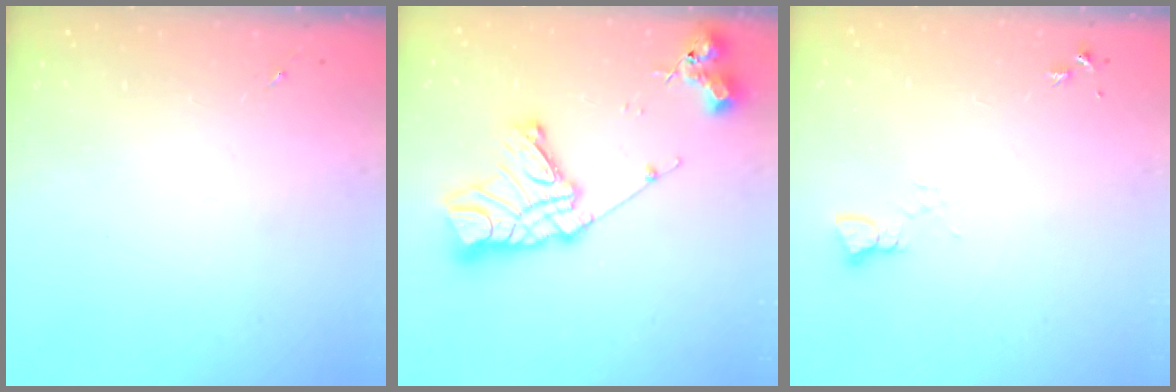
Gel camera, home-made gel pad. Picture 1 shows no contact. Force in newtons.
{"total": 19.3, "press": 19.2, "slide": 1.8}
{"total": 2.2, "press": 2.2, "slide": 0.2}